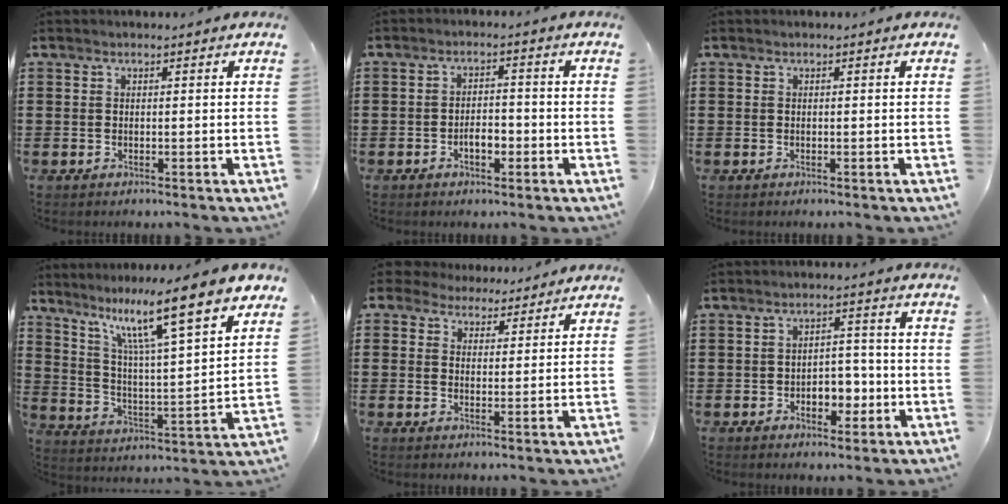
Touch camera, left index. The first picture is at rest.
{"total": 3.2, "force": [-1.2, 1.5, 2.6], "torque": [-0.048, 0.005, -0.023]}
{"total": 0.0}
{"total": 12.4, "force": [9.1, 0.9, 8.4], "torque": [-0.167, -0.055, 0.142]}
{"total": 3.3, "force": [2.9, 1.6, 0.0], "torque": [-0.014, 0.004, 0.055]}
{"total": 4.7, "force": [-1.6, 3.2, 3.1], "torque": [-0.052, 0.006, -0.035]}